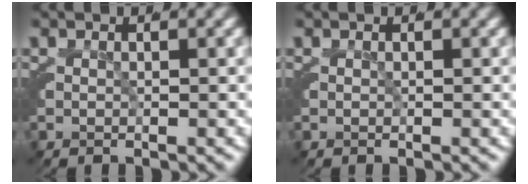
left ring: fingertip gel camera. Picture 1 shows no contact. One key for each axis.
{"total": 0.0}